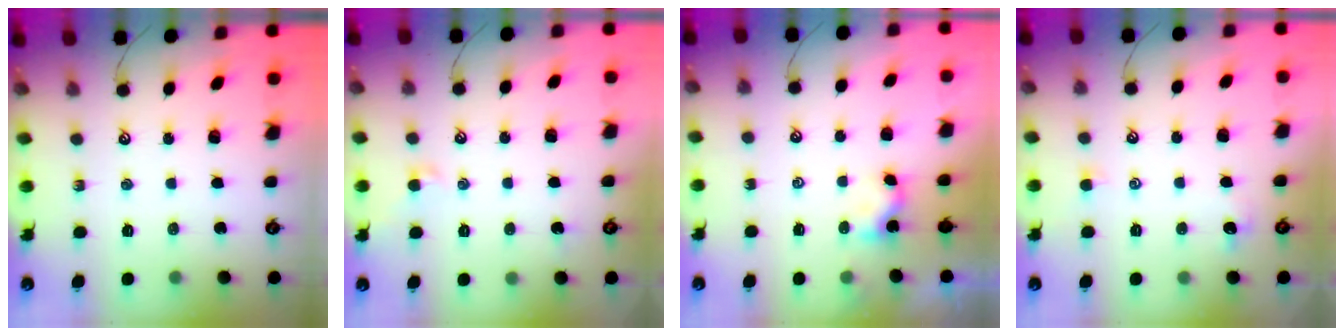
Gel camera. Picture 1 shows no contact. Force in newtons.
{"total": 1.1, "press": 1.1, "slide": 0.4}
{"total": 2.2, "press": 2.1, "slide": 0.5}
{"total": 0.6, "press": 0.2, "slide": 0.6}